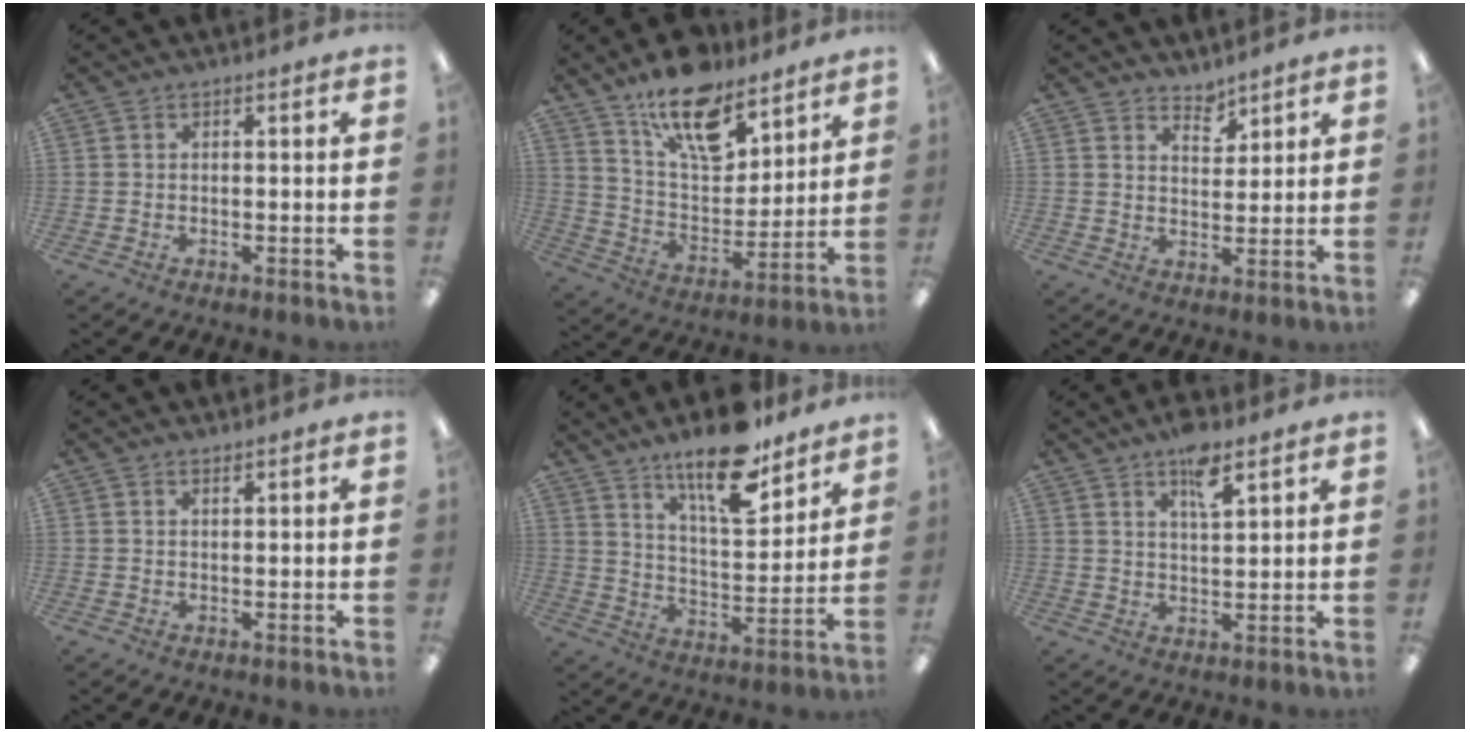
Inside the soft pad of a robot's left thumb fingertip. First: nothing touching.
{"total": 16.7, "force": [12.1, 7.6, 8.7], "torque": [-0.141, -0.072, 0.213]}
{"total": 4.2, "force": [3.9, 1.5, 0.4], "torque": [0.007, -0.031, 0.070]}
{"total": 0.9, "force": [0.9, 0.1, 0.1], "torque": [-0.003, -0.001, 0.018]}
{"total": 17.0, "force": [12.7, 5.4, 9.9], "torque": [-0.153, -0.079, 0.212]}
{"total": 7.2, "force": [4.9, 2.3, 4.8], "torque": [-0.067, -0.025, 0.079]}